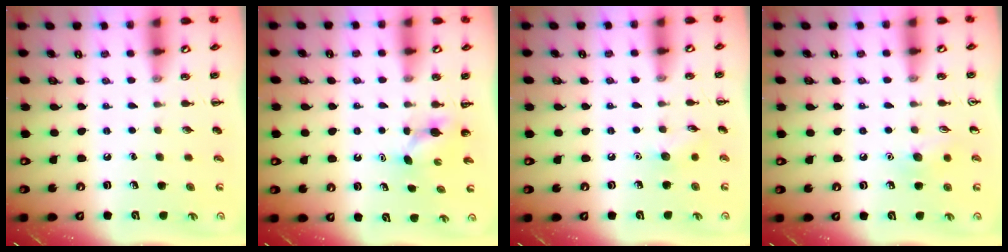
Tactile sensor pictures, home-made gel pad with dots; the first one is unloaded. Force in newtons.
{"total": 2.9, "press": 2.8, "slide": 0.8}
{"total": 6.0, "press": 5.9, "slide": 1.5}
{"total": 7.1, "press": 6.9, "slide": 1.7}